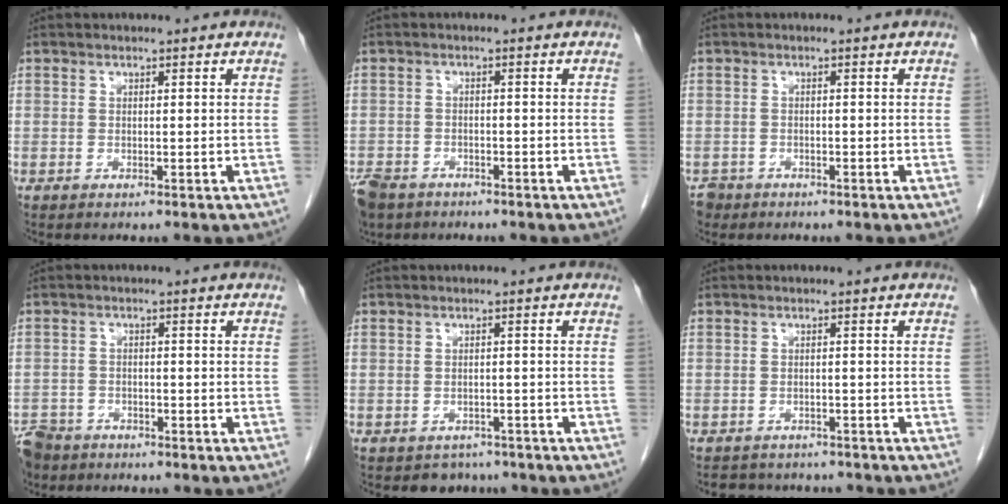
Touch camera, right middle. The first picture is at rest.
{"total": 8.5, "force": [-6.0, 5.2, 3.1], "torque": [-0.080, -0.008, -0.103]}
{"total": 2.1, "force": [-1.6, 1.4, -0.1], "torque": [-0.005, 0.004, -0.028]}
{"total": 8.2, "force": [-6.3, 4.8, 2.1], "torque": [-0.060, -0.006, -0.111]}
{"total": 2.9, "force": [-2.3, 1.7, -0.2], "torque": [-0.003, 0.003, -0.032]}
{"total": 6.4, "force": [-5.8, 2.4, 1.0], "torque": [-0.016, 0.002, -0.071]}